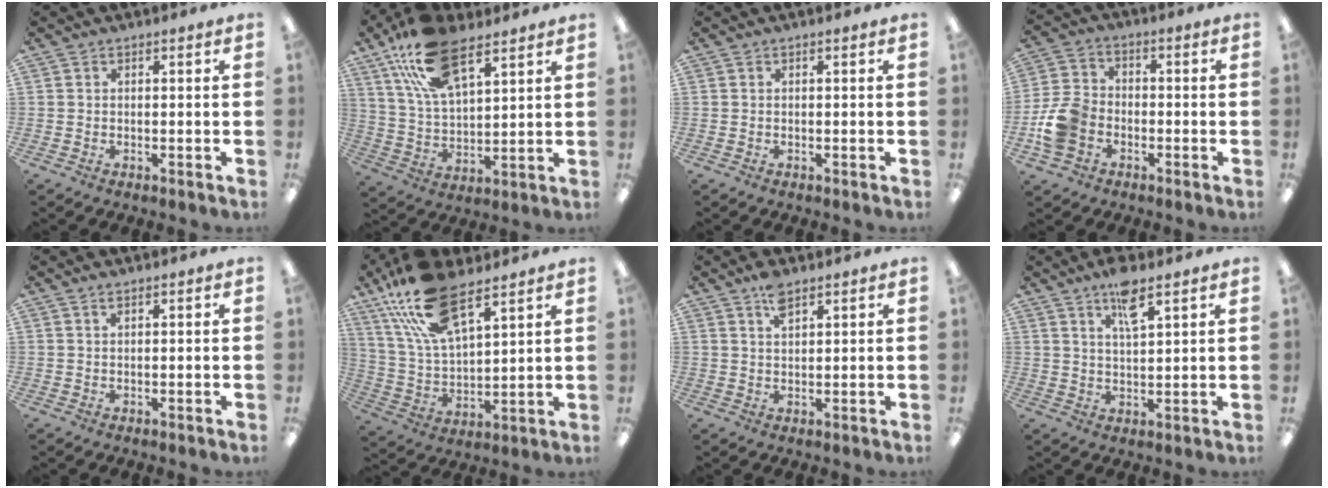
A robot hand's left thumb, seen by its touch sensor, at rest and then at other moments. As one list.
[{"total": 18.1, "force": [10.9, 8.5, 11.7], "torque": [-0.230, -0.027, 0.194]}, {"total": 0.0}, {"total": 9.8, "force": [-3.4, 7.5, 5.4], "torque": [-0.115, 0.029, -0.061]}, {"total": 0.9, "force": [0.6, 0.3, 0.6], "torque": [-0.014, 0.001, 0.011]}, {"total": 19.0, "force": [12.3, 7.9, 12.1], "torque": [-0.262, -0.042, 0.217]}, {"total": 4.3, "force": [2.9, 1.7, 2.7], "torque": [-0.053, -0.002, 0.051]}, {"total": 6.7, "force": [4.6, 1.6, 4.5], "torque": [-0.078, -0.017, 0.076]}]